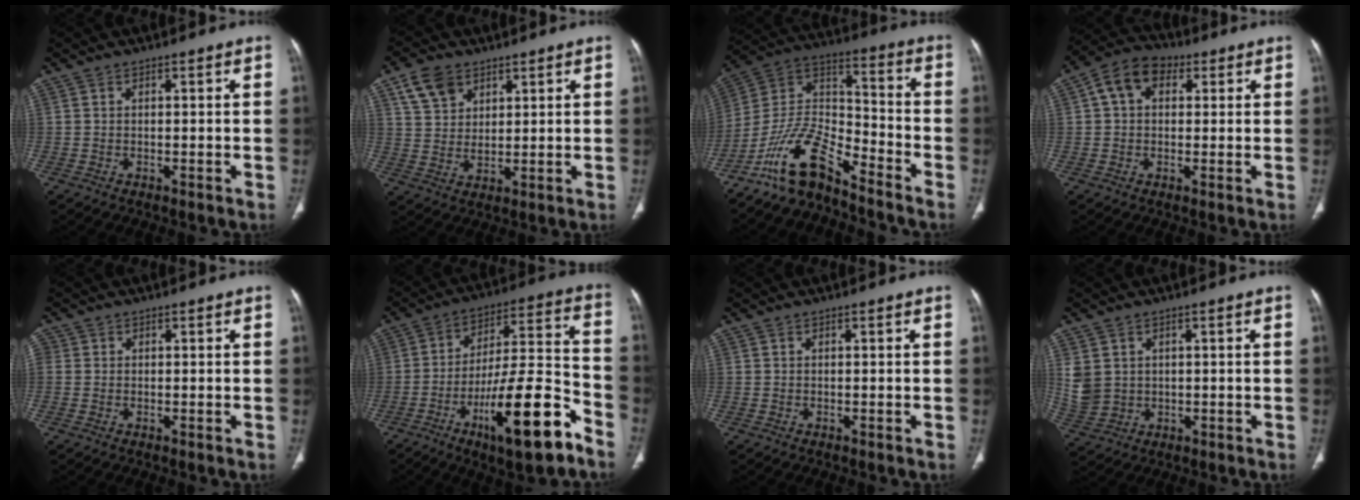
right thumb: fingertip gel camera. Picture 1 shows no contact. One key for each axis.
{"total": 7.8, "fx": 4.5, "fy": 5.3, "fz": 3.6, "tx": -0.048, "ty": -0.017, "tz": 0.090}
{"total": 12.8, "fx": -10.2, "fy": 4.1, "fz": 6.6, "tx": -0.118, "ty": 0.094, "tz": -0.200}
{"total": 8.6, "fx": 2.3, "fy": 6.3, "fz": 5.3, "tx": -0.083, "ty": 0.021, "tz": 0.032}
{"total": 1.3, "fx": 0.1, "fy": 1.2, "fz": 0.4, "tx": 0.002, "ty": 0.003, "tz": 0.001}
{"total": 21.0, "fx": -11.1, "fy": 5.1, "fz": 17.1, "tx": -0.276, "ty": 0.062, "tz": -0.175}
{"total": 0.0}
{"total": 5.9, "fx": 1.3, "fy": 5.0, "fz": 2.9, "tx": -0.057, "ty": -0.005, "tz": 0.043}